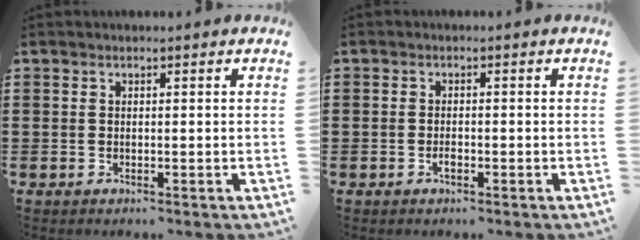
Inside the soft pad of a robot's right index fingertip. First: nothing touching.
{"total": 1.4, "force": [-0.7, 0.6, 1.0], "torque": [-0.022, -0.003, -0.012]}